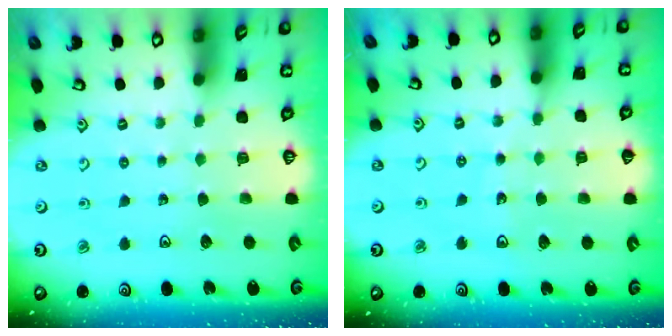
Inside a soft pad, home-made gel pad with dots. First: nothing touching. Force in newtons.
{"total": 4.4, "press": 3.8, "slide": 2.3}